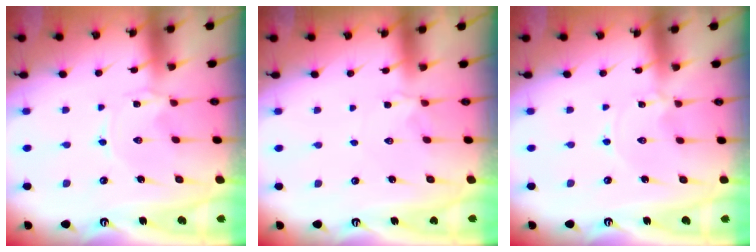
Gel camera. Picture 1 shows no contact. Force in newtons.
{"total": 2.3, "press": 2.3, "slide": 0.5}
{"total": 0.0}